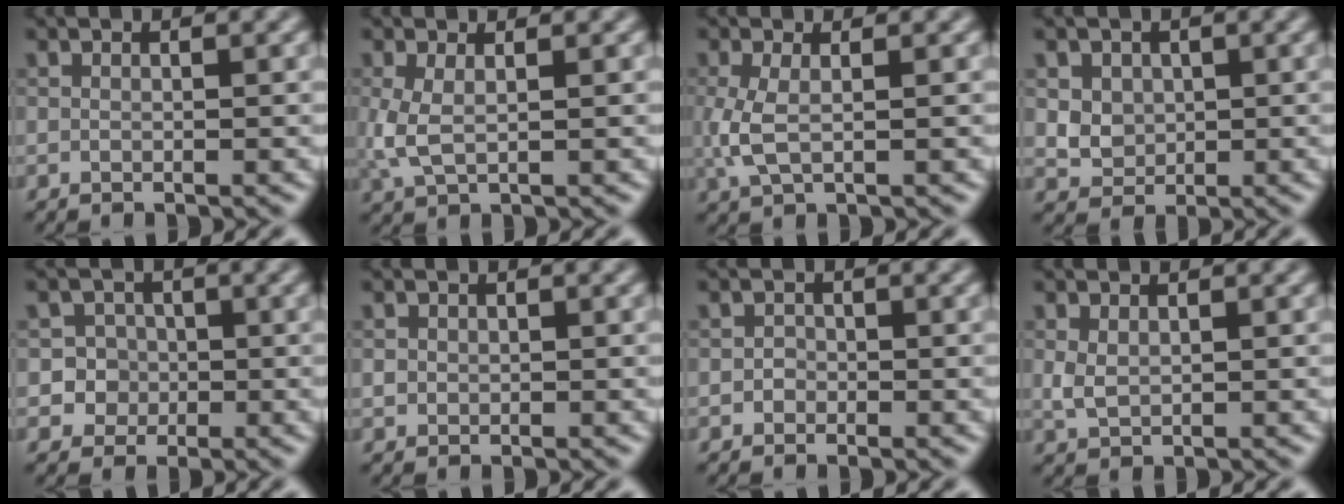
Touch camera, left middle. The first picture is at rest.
{"total": 2.6, "force": [0.2, 1.2, 2.3], "torque": [-0.064, -0.001, 0.004]}
{"total": 2.7, "force": [0.1, 1.2, 2.5], "torque": [-0.065, -0.002, 0.002]}
{"total": 3.8, "force": [1.1, 3.2, 1.8], "torque": [-0.037, 0.007, 0.026]}
{"total": 4.4, "force": [-0.6, 4.3, 0.7], "torque": [0.014, 0.017, -0.015]}
{"total": 0.7, "force": [0.0, 0.7, 0.1], "torque": [0.000, -0.002, 0.000]}
{"total": 0.9, "force": [-0.3, 0.8, 0.1], "torque": [0.004, 0.000, -0.007]}
{"total": 1.6, "force": [0.3, 1.1, 1.2], "torque": [-0.031, -0.001, 0.011]}